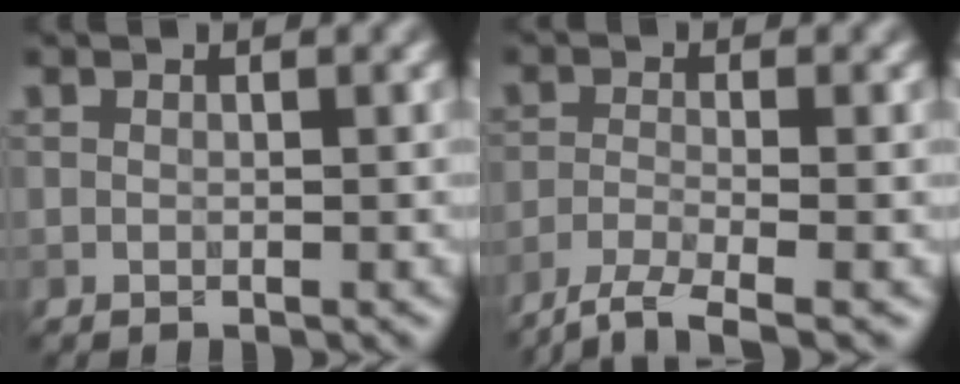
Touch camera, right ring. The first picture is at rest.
{"total": 4.2, "force": [-3.3, 0.8, 2.5], "torque": [-0.047, -0.008, -0.074]}